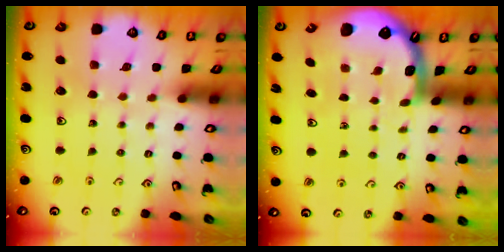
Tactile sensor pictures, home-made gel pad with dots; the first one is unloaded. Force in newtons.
{"total": 3.0, "press": 3.0, "slide": 0.4}